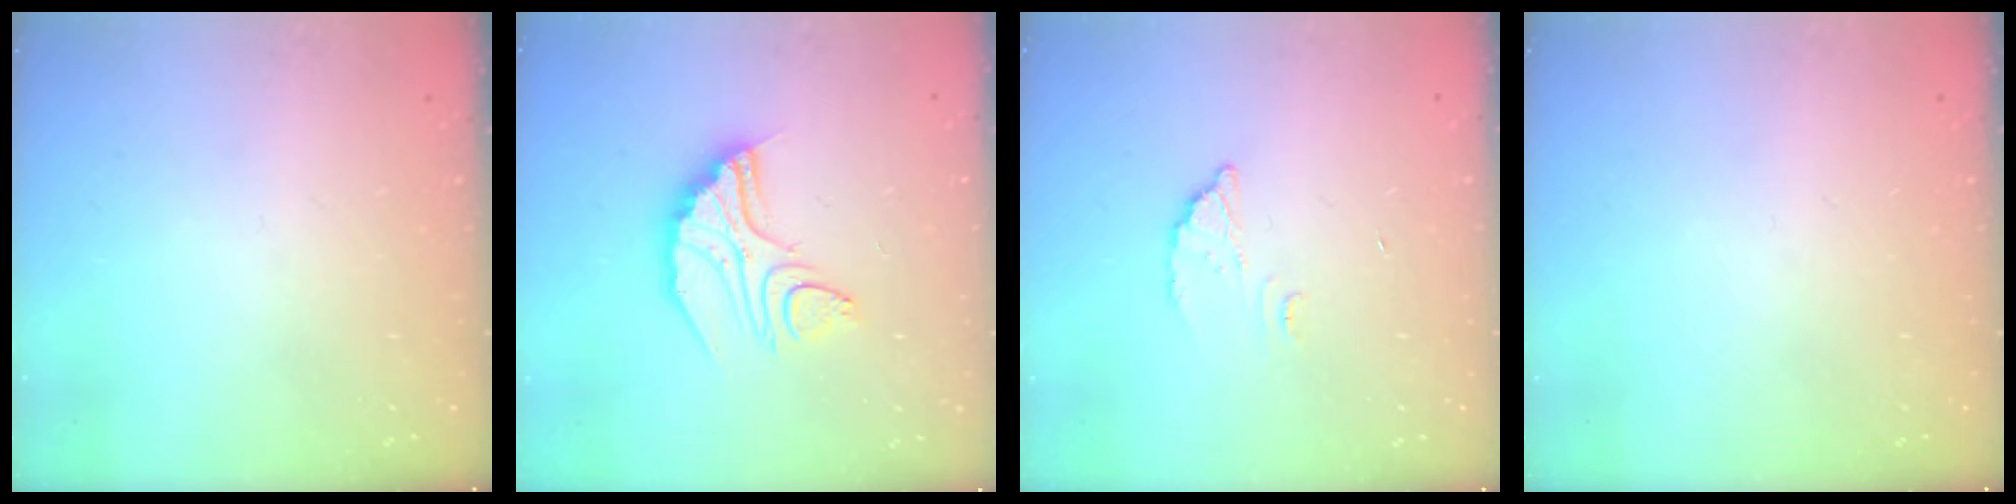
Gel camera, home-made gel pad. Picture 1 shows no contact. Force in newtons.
{"total": 10.7, "press": 10.6, "slide": 0.9}
{"total": 2.8, "press": 2.8, "slide": 0.2}
{"total": 0.0}